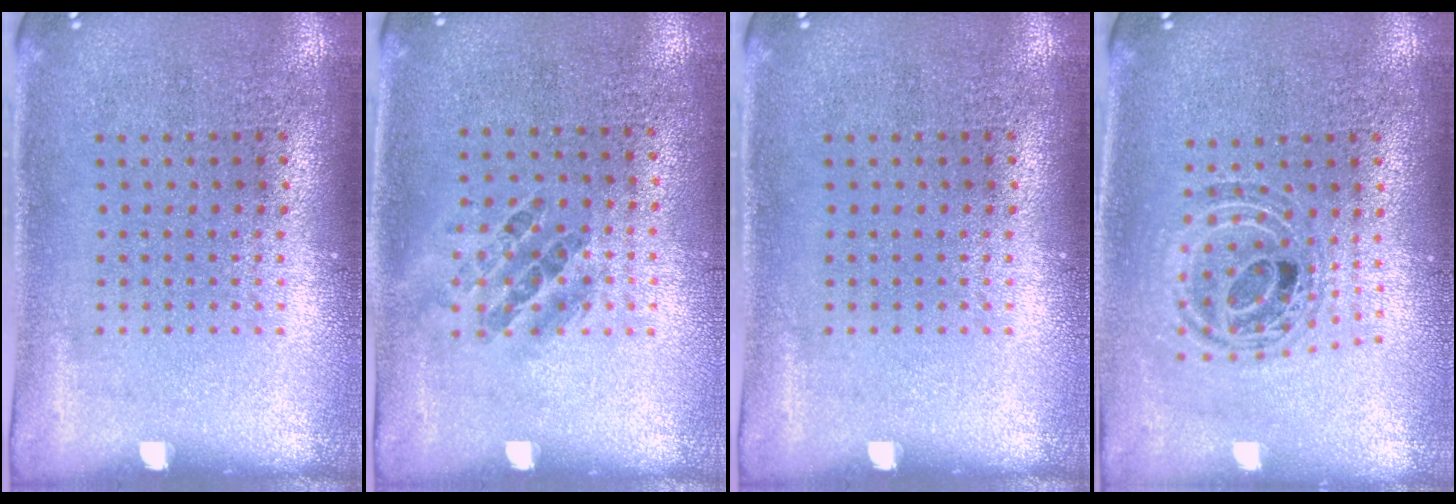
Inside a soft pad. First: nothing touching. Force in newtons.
{"total": 0.9, "press": 0.8, "slide": 0.5}
{"total": 0.0}
{"total": 0.8, "press": 0.8, "slide": 0.2}